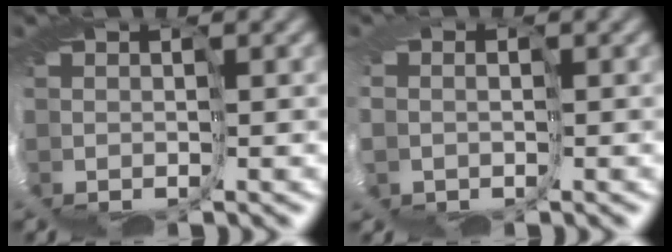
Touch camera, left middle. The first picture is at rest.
{"total": 7.1, "force": [-1.9, 5.7, 3.9], "torque": [-0.113, -0.022, -0.028]}